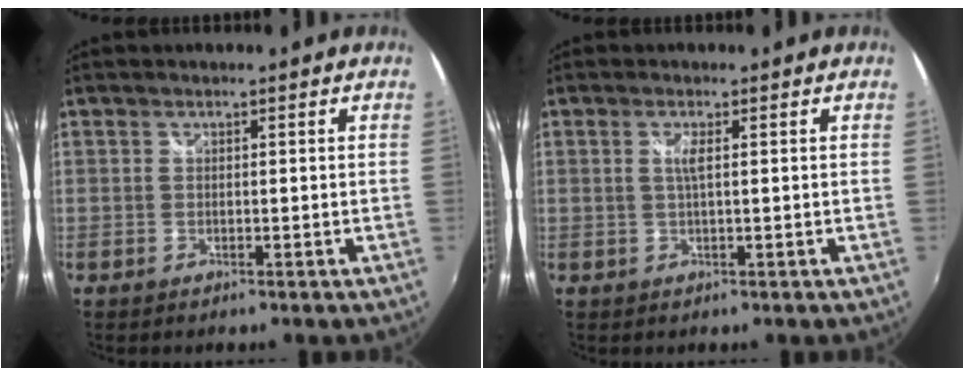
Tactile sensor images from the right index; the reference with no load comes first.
{"total": 1.7, "force": [0.3, -0.1, 1.7], "torque": [-0.033, -0.001, 0.004]}